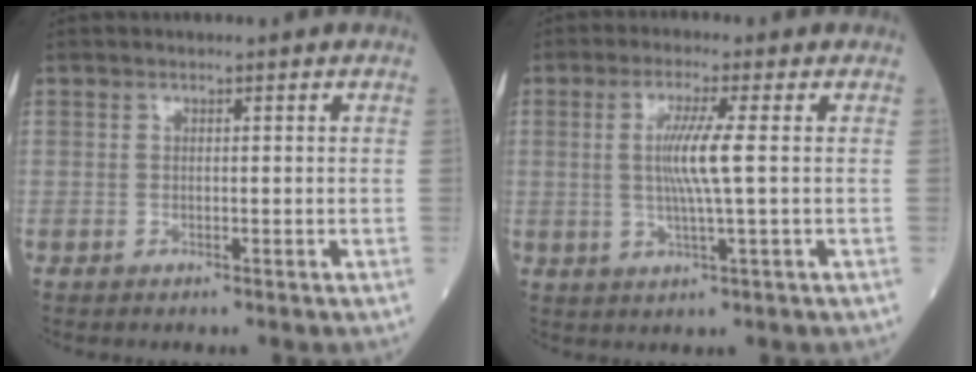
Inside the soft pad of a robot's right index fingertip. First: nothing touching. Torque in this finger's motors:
{"motor_torque": [0.63, 0.07, 0.45, 0.14]}